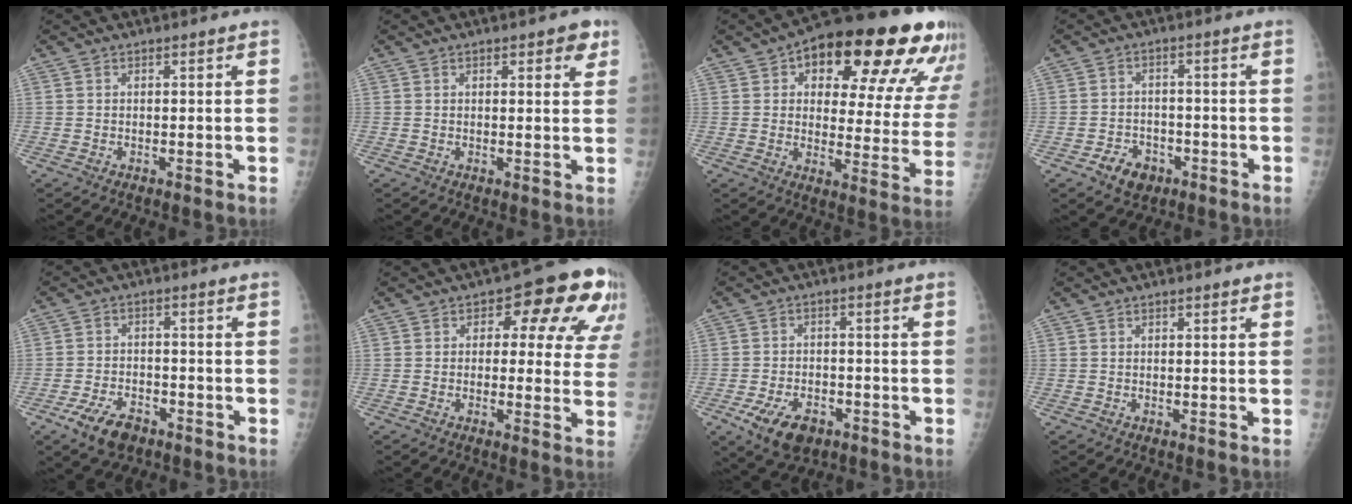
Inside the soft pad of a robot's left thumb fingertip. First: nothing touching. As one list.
[{"total": 4.1, "force": [2.2, 1.7, 3.1], "torque": [-0.022, -0.007, 0.021]}, {"total": 26.2, "force": [13.3, 10.7, 19.9], "torque": [-0.229, -0.005, 0.180]}, {"total": 5.5, "force": [-3.0, 4.0, 2.3], "torque": [-0.021, 0.020, -0.043]}, {"total": 7.3, "force": [-4.4, 4.1, 4.1], "torque": [-0.072, 0.018, -0.075]}, {"total": 13.7, "force": [5.4, 7.5, 10.1], "torque": [-0.058, 0.000, 0.052]}, {"total": 8.8, "force": [-4.5, 5.2, 5.5], "torque": [-0.091, 0.015, -0.067]}, {"total": 0.7, "force": [0.4, 0.2, 0.5], "torque": [-0.008, -0.001, 0.005]}]